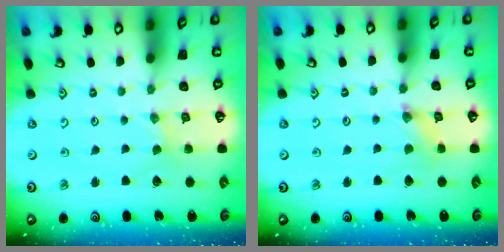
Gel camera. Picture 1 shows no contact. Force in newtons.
{"total": 1.4, "press": 1.3, "slide": 0.3}